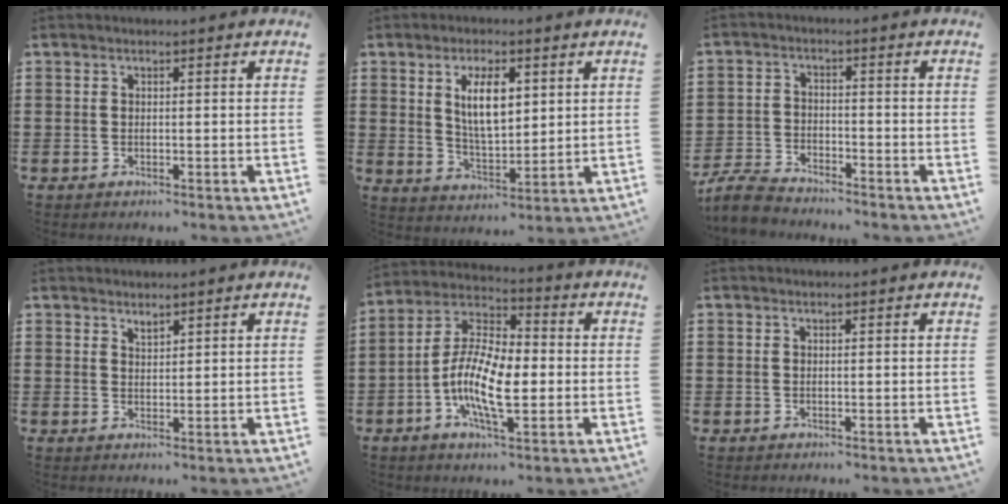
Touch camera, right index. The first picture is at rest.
{"total": 7.2, "force": [2.4, 2.9, 6.1], "torque": [-0.113, 0.000, 0.038]}
{"total": 4.9, "force": [-4.7, 0.8, 1.2], "torque": [-0.050, -0.006, -0.101]}
{"total": 1.3, "force": [1.3, 0.3, 0.2], "torque": [-0.006, -0.001, 0.025]}
{"total": 11.6, "force": [-3.0, 4.8, 10.1], "torque": [-0.225, -0.004, -0.061]}
{"total": 0.0}